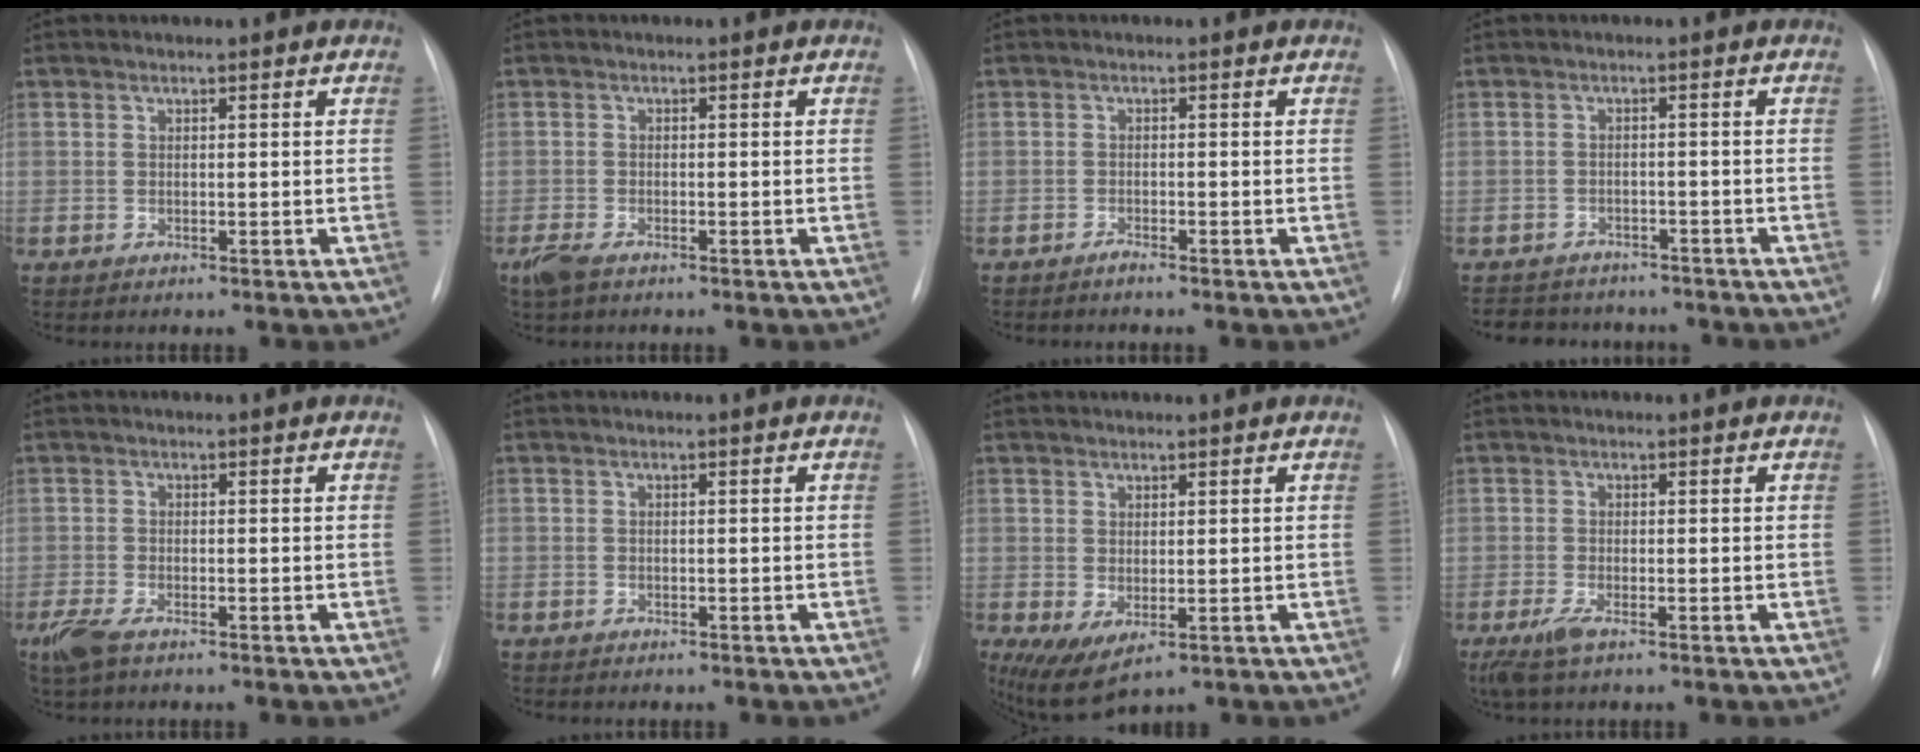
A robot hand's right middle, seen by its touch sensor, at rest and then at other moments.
{"total": 3.1, "force": [-2.2, 1.1, 1.9], "torque": [-0.047, -0.008, -0.038]}
{"total": 0.8, "force": [-0.7, -0.1, 0.2], "torque": [-0.003, -0.002, -0.009]}
{"total": 11.1, "force": [-9.8, 4.5, 2.9], "torque": [-0.059, 0.010, -0.120]}
{"total": 3.9, "force": [-2.6, 1.2, 2.6], "torque": [-0.063, -0.010, -0.046]}
{"total": 0.6, "force": [-0.5, 0.3, 0.2], "torque": [-0.007, 0.000, -0.006]}
{"total": 4.8, "force": [-0.8, 1.9, 4.3], "torque": [-0.077, -0.014, 0.006]}
{"total": 3.0, "force": [-1.8, 0.6, 2.4], "torque": [-0.059, -0.010, -0.035]}